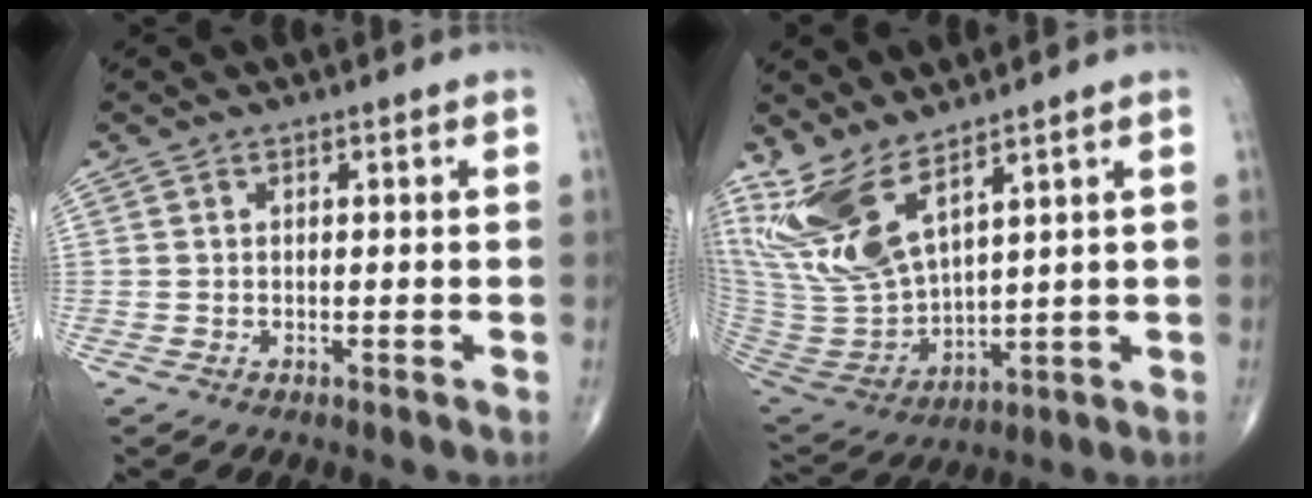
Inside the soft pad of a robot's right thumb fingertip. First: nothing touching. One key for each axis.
{"total": 14.3, "fx": 9.5, "fy": 4.9, "fz": 9.6, "tx": -0.198, "ty": -0.057, "tz": 0.211}